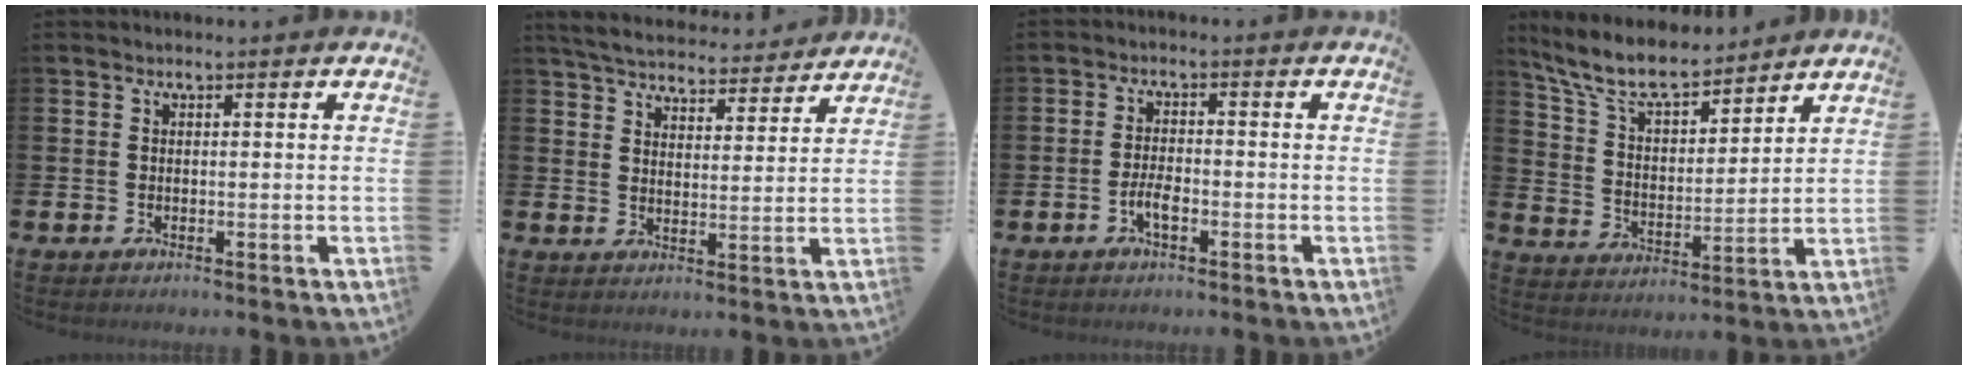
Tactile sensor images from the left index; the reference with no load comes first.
{"total": 5.6, "force": [5.4, 1.1, 0.9], "torque": [-0.038, -0.037, 0.093]}
{"total": 2.7, "force": [-1.1, 1.0, 2.3], "torque": [-0.048, 0.005, -0.019]}
{"total": 8.8, "force": [7.9, 2.3, 3.2], "torque": [-0.100, -0.042, 0.142]}